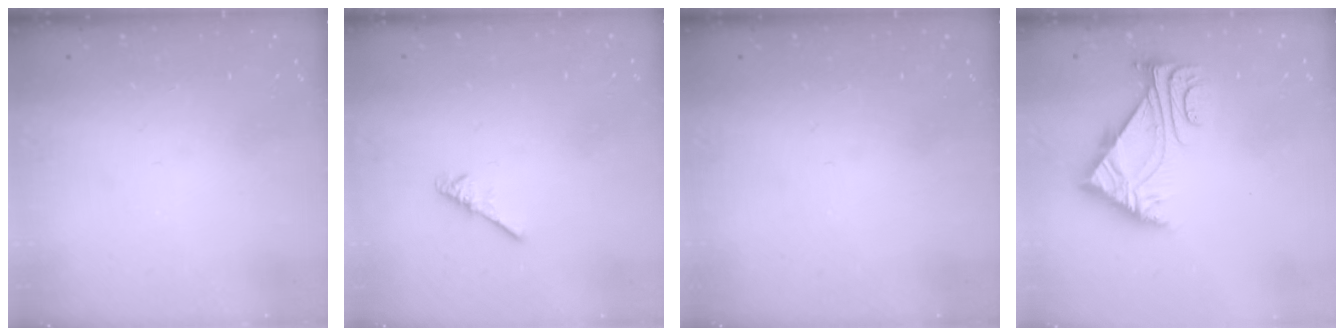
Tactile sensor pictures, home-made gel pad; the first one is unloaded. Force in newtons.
{"total": 2.6, "press": 2.5, "slide": 0.5}
{"total": 0.0}
{"total": 5.4, "press": 5.2, "slide": 1.1}